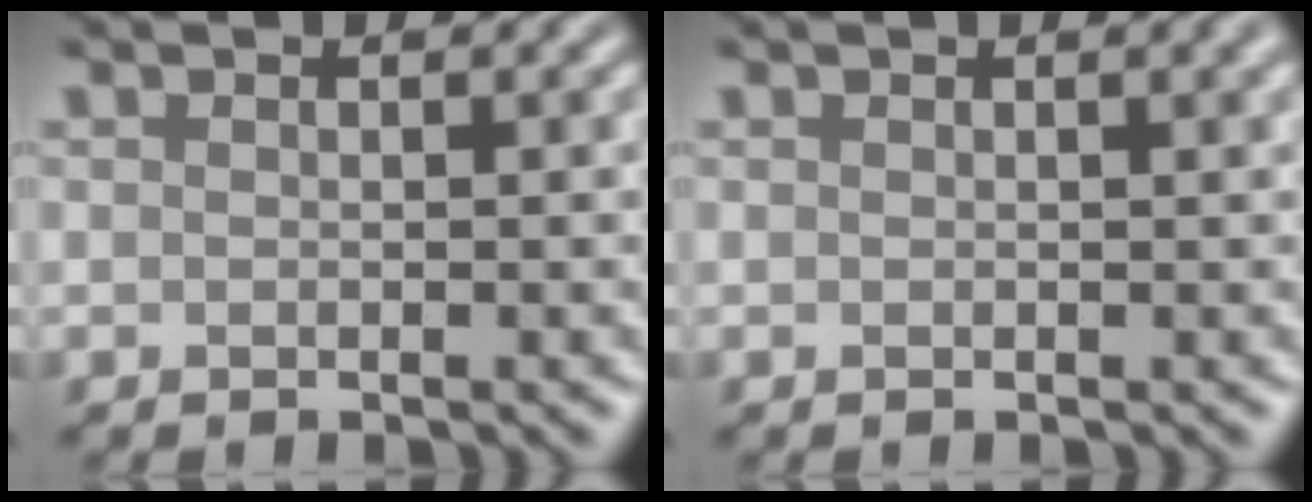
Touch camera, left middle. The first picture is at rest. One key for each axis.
{"total": 2.5, "fx": 1.3, "fy": 1.0, "fz": 1.9, "tx": -0.008, "ty": 0.005, "tz": 0.000}